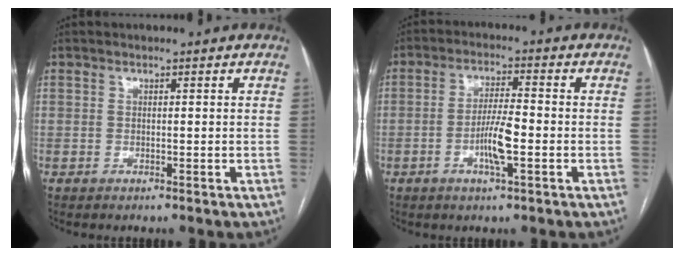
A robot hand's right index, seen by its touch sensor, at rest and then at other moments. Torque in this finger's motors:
{"motor_torque": [-0.03, 0.08, 0.05, 0.04]}